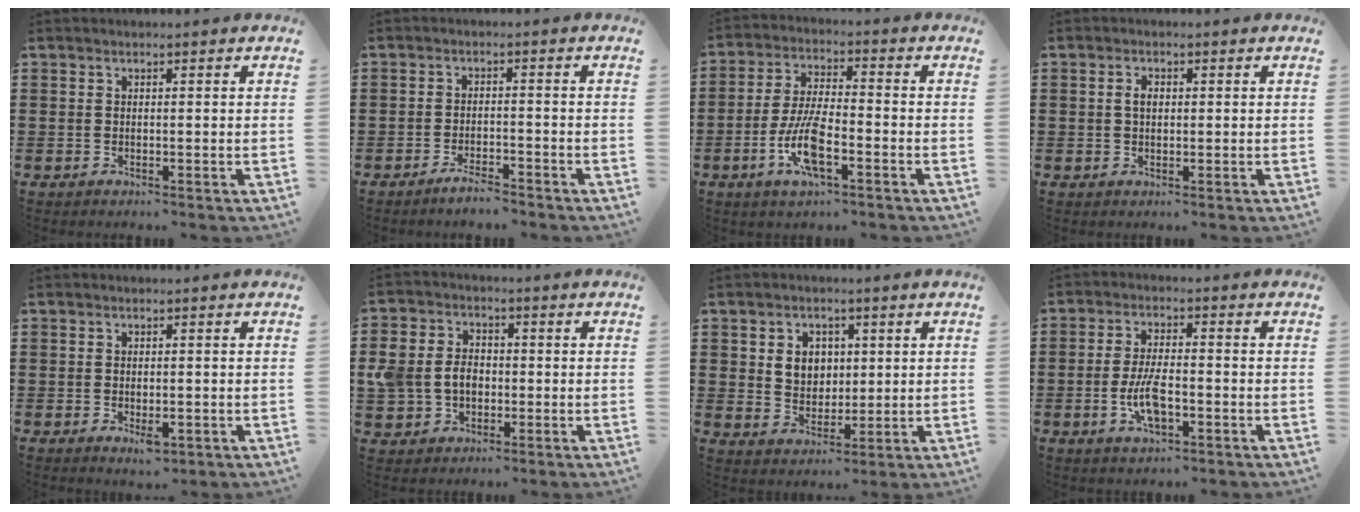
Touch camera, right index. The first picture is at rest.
{"total": 2.9, "force": [-2.8, 0.2, 0.8], "torque": [-0.015, 0.004, -0.054]}
{"total": 8.7, "force": [-3.3, 2.5, 7.6], "torque": [-0.169, -0.011, -0.066]}
{"total": 1.9, "force": [0.3, 1.1, 1.5], "torque": [-0.031, 0.008, 0.003]}
{"total": 2.1, "force": [-0.8, 0.9, 1.7], "torque": [-0.031, -0.001, -0.014]}
{"total": 6.1, "force": [-0.6, 5.0, 3.5], "torque": [-0.096, 0.006, -0.016]}
{"total": 4.8, "force": [1.3, 4.1, 2.0], "torque": [-0.048, 0.011, 0.019]}
{"total": 7.7, "force": [-2.4, 3.4, 6.5], "torque": [-0.141, -0.001, -0.046]}